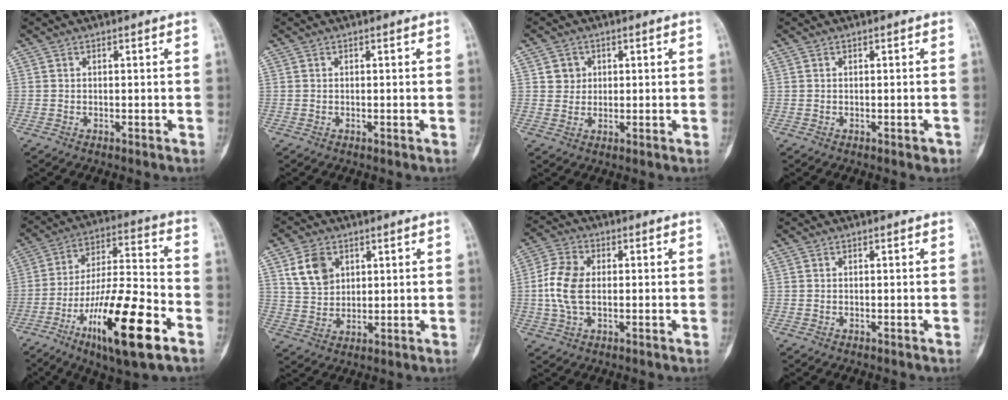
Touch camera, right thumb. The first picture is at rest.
{"total": 0.0}
{"total": 3.1, "force": [1.1, 2.9, 0.6], "torque": [0.009, -0.003, 0.015]}
{"total": 1.0, "force": [-0.5, 0.5, 0.8], "torque": [-0.005, -0.001, -0.005]}
{"total": 21.5, "force": [-10.1, 5.1, 18.2], "torque": [-0.340, 0.043, -0.168]}
{"total": 7.6, "force": [3.3, 5.5, 4.0], "torque": [-0.054, -0.013, 0.070]}
{"total": 8.3, "force": [0.0, 5.2, 6.5], "torque": [-0.143, 0.013, -0.004]}
{"total": 0.0}